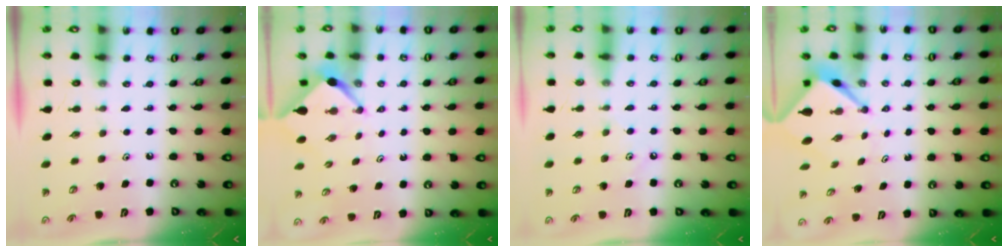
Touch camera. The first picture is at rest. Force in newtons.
{"total": 2.6, "press": 2.6, "slide": 0.2}
{"total": 4.2, "press": 4.2, "slide": 0.7}
{"total": 4.3, "press": 4.3, "slide": 0.5}